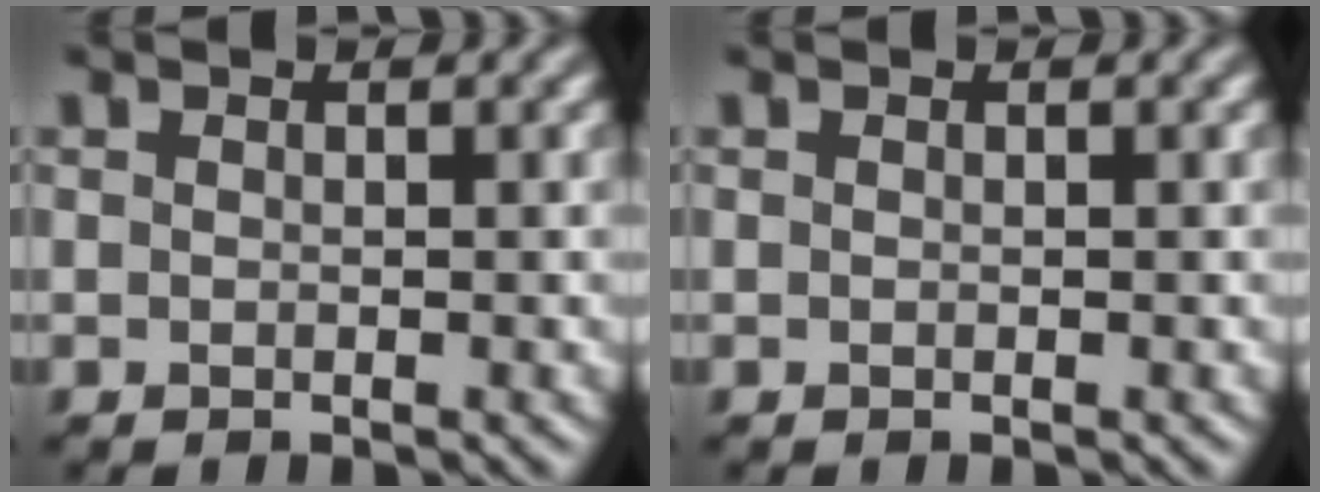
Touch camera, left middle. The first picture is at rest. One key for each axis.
{"total": 0.0}